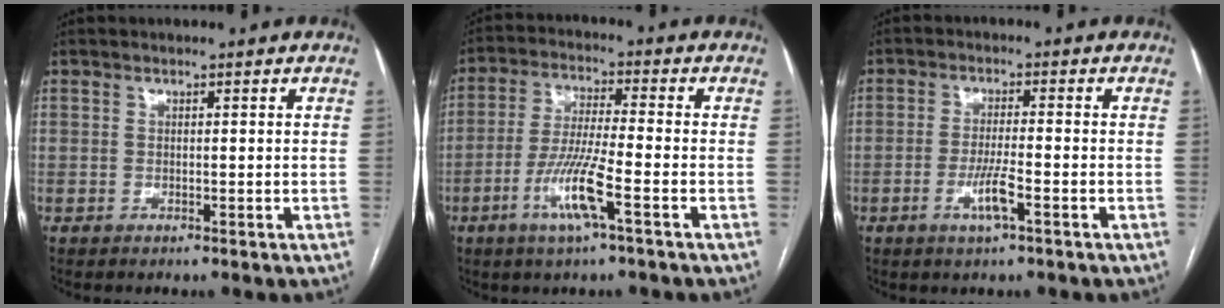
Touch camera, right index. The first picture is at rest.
{"total": 9.0, "force": [-3.8, 0.0, 8.1], "torque": [-0.165, -0.009, -0.076]}
{"total": 4.6, "force": [-2.0, 0.1, 4.1], "torque": [-0.081, -0.007, -0.038]}